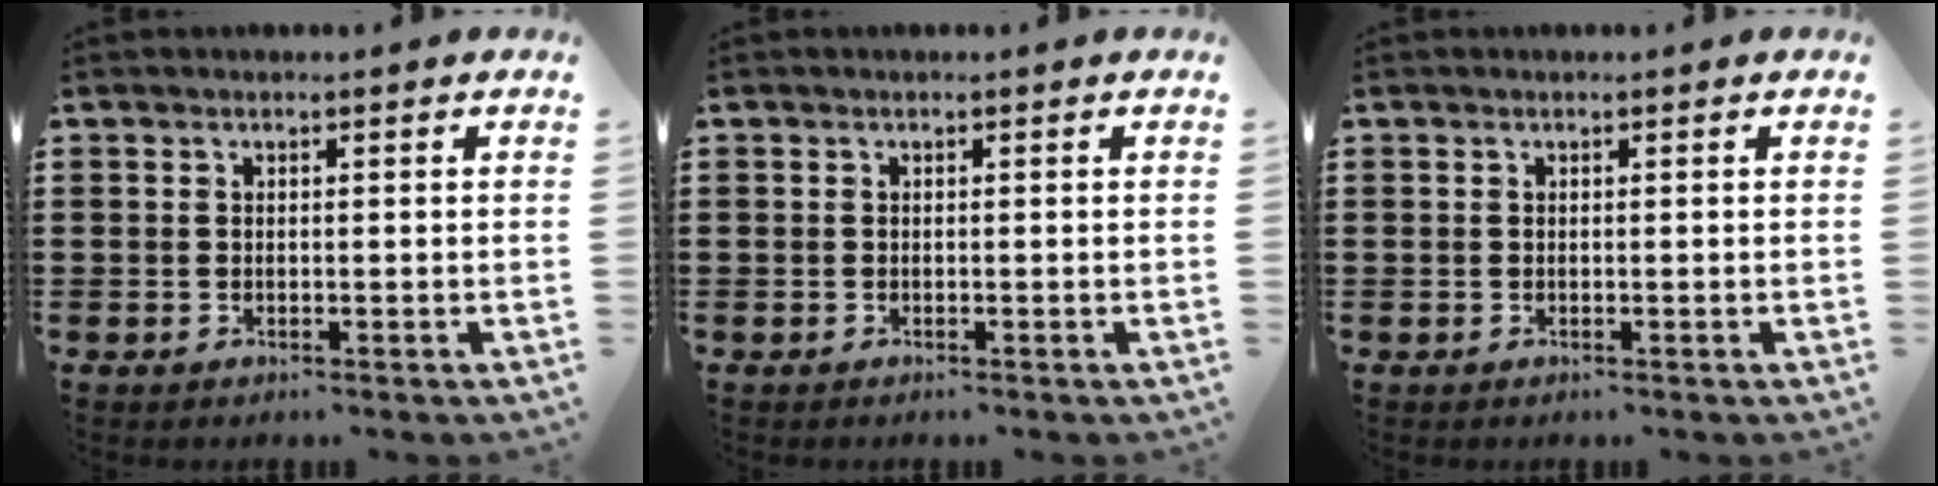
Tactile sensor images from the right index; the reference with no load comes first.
{"total": 0.0}
{"total": 0.0}